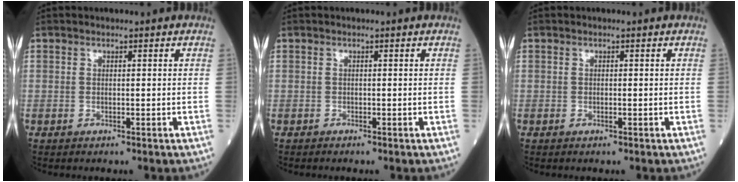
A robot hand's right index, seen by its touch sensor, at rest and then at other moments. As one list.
[{"total": 0.0}, {"total": 0.0}]